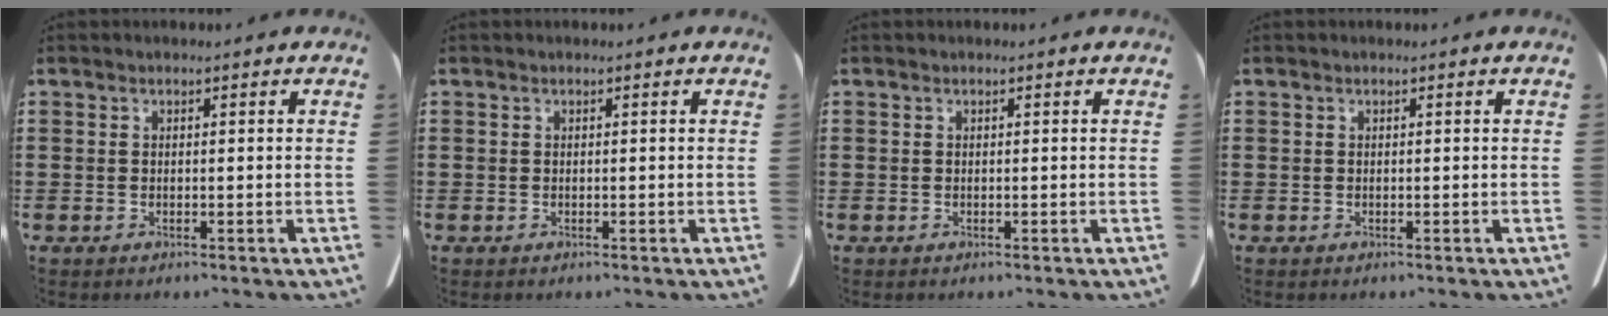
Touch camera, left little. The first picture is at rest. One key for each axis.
{"total": 0.0}
{"total": 0.0}
{"total": 0.0}